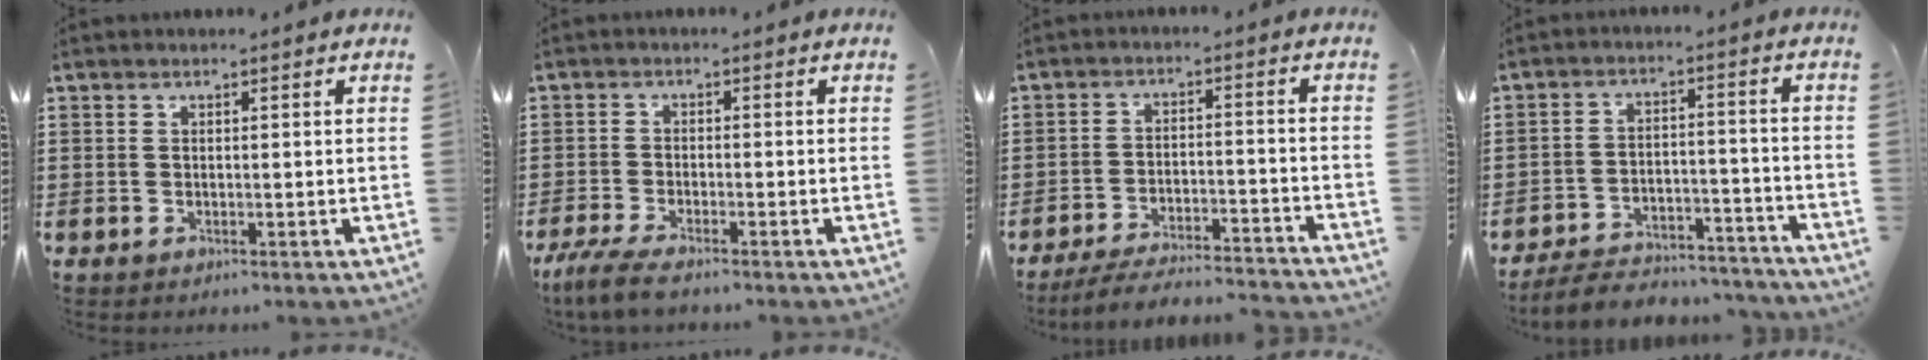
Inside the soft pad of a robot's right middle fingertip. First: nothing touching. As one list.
[{"total": 3.7, "force": [-3.1, 0.1, 2.0], "torque": [-0.054, -0.013, -0.064]}, {"total": 5.4, "force": [-5.1, 0.2, 1.7], "torque": [-0.041, -0.008, -0.102]}, {"total": 6.0, "force": [-5.7, 1.1, 1.2], "torque": [-0.030, 0.008, -0.115]}]